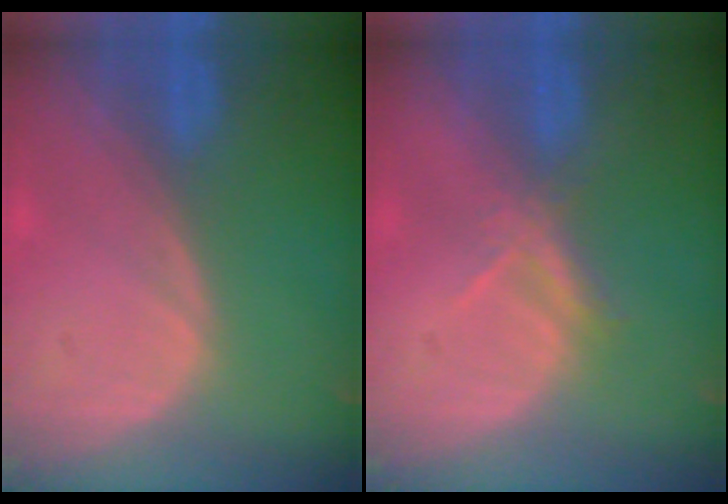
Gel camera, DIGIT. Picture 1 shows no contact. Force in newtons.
{"total": 2.6, "press": 2.5, "slide": 0.9}